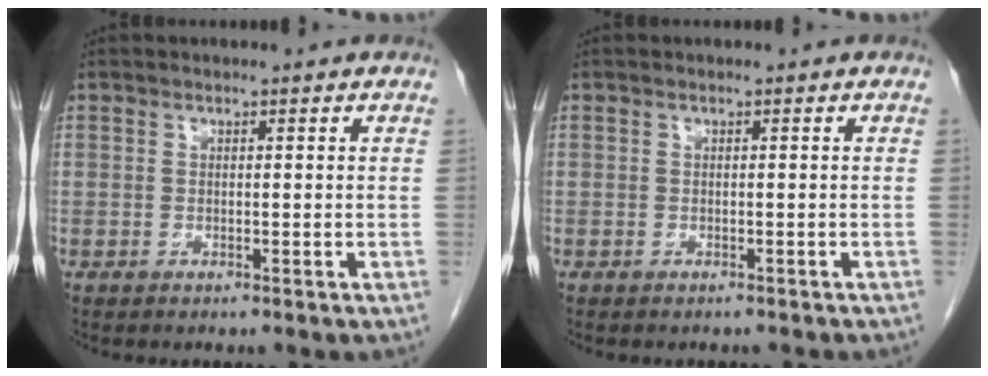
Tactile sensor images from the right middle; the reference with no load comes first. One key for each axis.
{"total": 2.7, "fx": -2.4, "fy": 0.9, "fz": 0.9, "tx": -0.015, "ty": -0.004, "tz": -0.027}